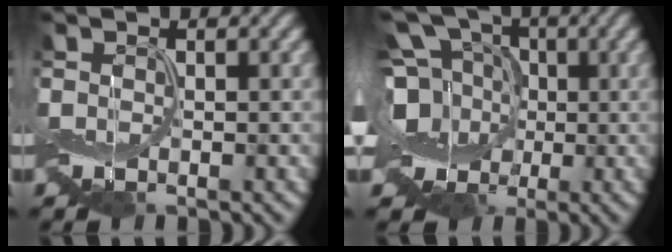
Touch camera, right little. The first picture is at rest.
{"total": 10.8, "force": [0.1, 9.0, 6.0], "torque": [-0.127, 0.015, -0.033]}